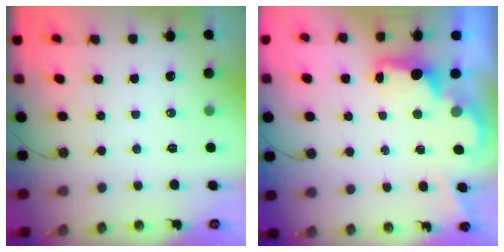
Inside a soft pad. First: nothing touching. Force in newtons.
{"total": 2.9, "press": 2.8, "slide": 0.5}